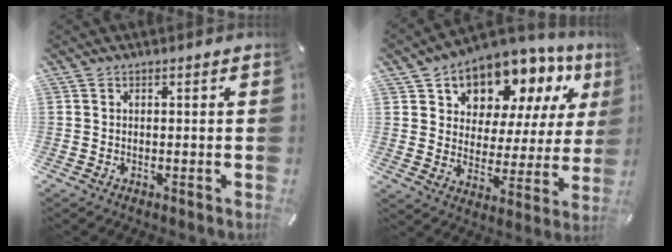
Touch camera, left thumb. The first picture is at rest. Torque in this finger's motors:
{"motor_torque": [2.27, 2.29, 2.00, -0.77, 0.18]}